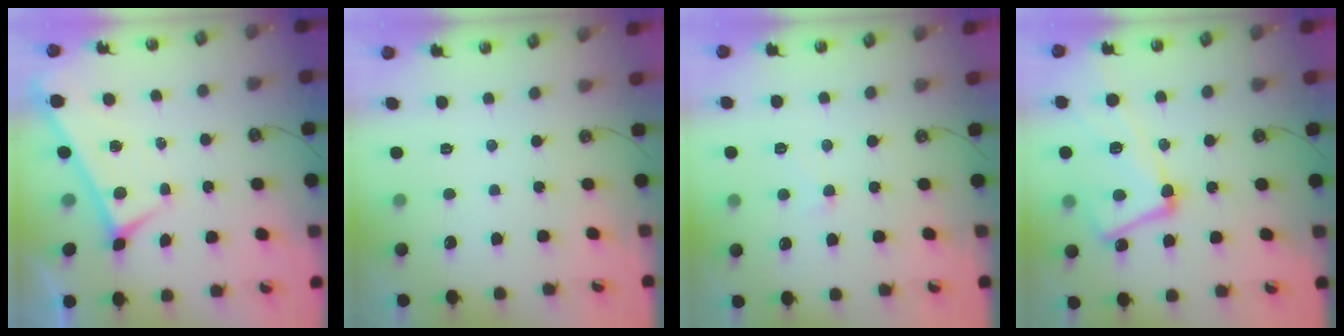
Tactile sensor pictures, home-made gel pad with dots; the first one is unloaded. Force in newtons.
{"total": 0.0}
{"total": 0.8, "press": 0.5, "slide": 0.7}
{"total": 11.5, "press": 11.4, "slide": 1.5}